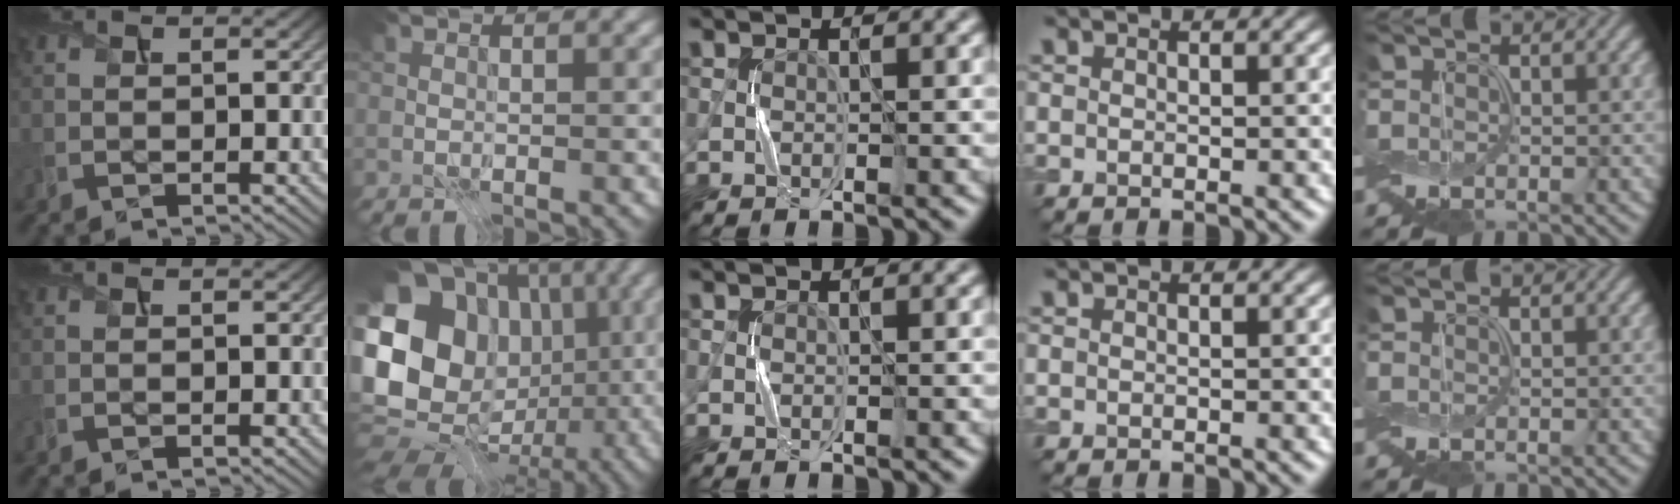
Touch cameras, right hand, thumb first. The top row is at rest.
{"index": {"total": 20.5, "force": [0.6, 17.9, 10.1], "torque": [-0.197, 0.015, -0.025]}}